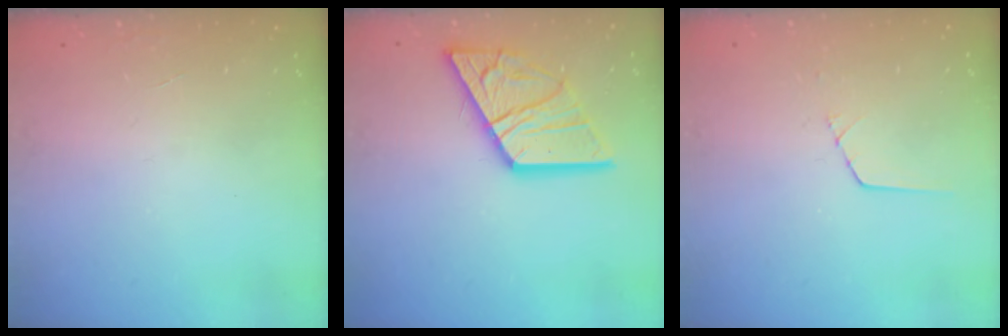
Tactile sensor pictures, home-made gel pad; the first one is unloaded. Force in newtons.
{"total": 19.5, "press": 19.4, "slide": 1.9}
{"total": 1.3, "press": 1.3, "slide": 0.2}